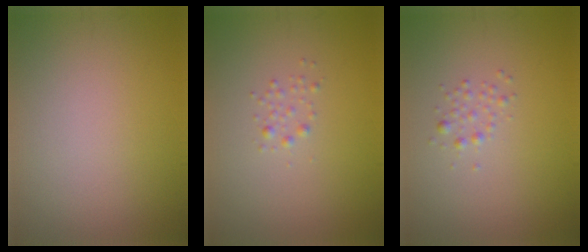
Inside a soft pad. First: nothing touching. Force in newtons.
{"total": 0.8, "press": 0.8, "slide": 0.1}
{"total": 1.1, "press": 1.1, "slide": 0.0}